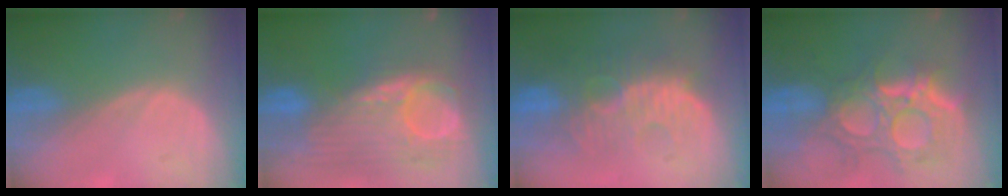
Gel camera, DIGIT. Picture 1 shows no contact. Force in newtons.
{"total": 12.0, "press": 10.4, "slide": 6.0}
{"total": 10.7, "press": 9.7, "slide": 4.6}
{"total": 11.9, "press": 10.7, "slide": 5.2}